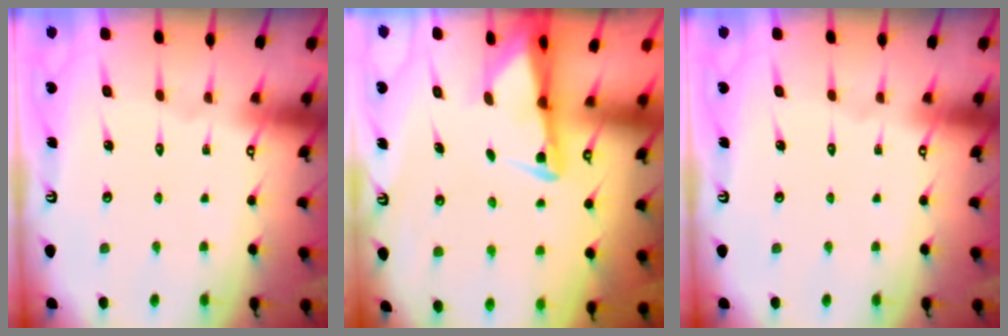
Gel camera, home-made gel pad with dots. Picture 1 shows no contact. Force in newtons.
{"total": 2.2, "press": 2.1, "slide": 0.4}
{"total": 0.0}